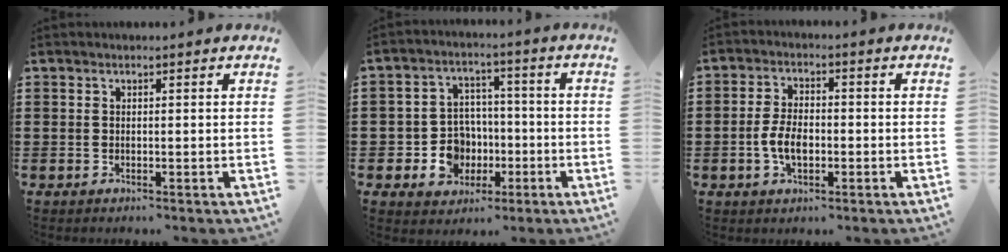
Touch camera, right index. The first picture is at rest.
{"total": 7.7, "force": [-2.1, 6.9, 2.9], "torque": [-0.083, 0.016, -0.029]}
{"total": 5.1, "force": [-1.2, 2.7, 4.1], "torque": [-0.095, 0.000, -0.027]}